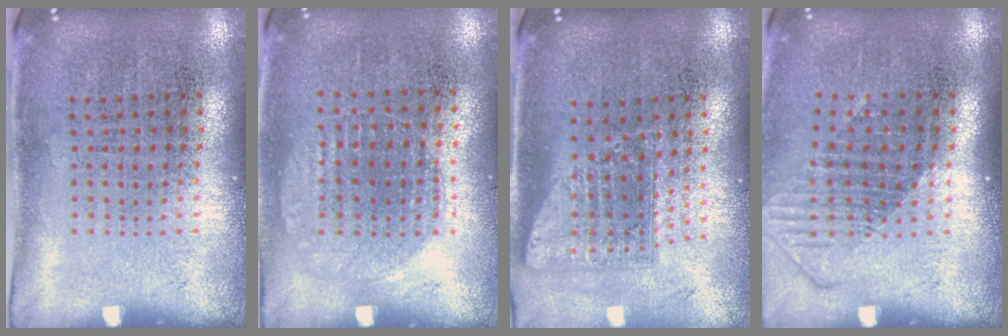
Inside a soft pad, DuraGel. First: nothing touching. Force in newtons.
{"total": 1.0, "press": 0.9, "slide": 0.4}
{"total": 1.7, "press": 1.3, "slide": 1.0}
{"total": 1.4, "press": 1.1, "slide": 0.9}